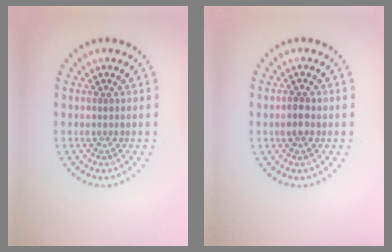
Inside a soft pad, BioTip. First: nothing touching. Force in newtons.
{"total": 1.4, "press": 1.4, "slide": 0.2}